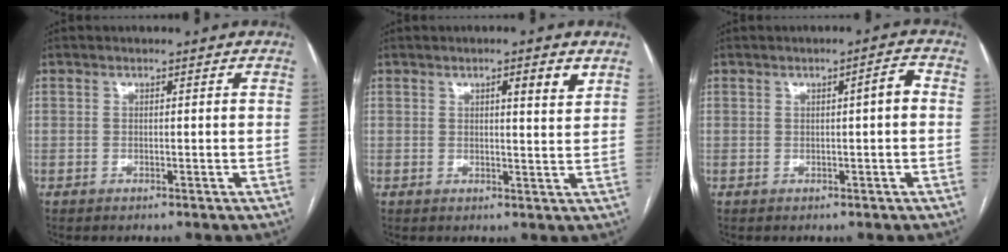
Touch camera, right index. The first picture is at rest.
{"total": 3.5, "force": [2.0, 0.2, 2.9], "torque": [-0.042, -0.006, 0.026]}
{"total": 2.4, "force": [0.2, 0.3, 2.4], "torque": [-0.032, 0.006, 0.002]}